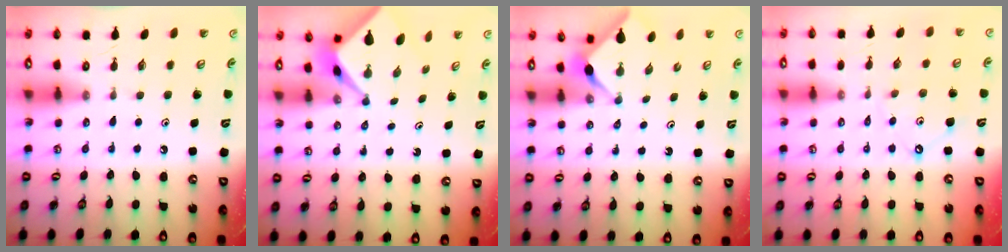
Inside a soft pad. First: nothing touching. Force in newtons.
{"total": 2.4, "press": 2.4, "slide": 0.3}
{"total": 2.9, "press": 2.8, "slide": 0.4}
{"total": 6.2, "press": 6.2, "slide": 0.7}